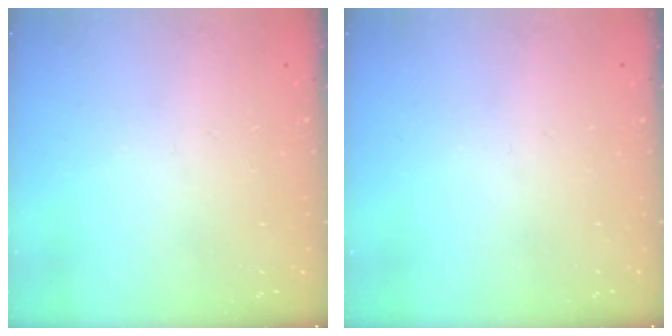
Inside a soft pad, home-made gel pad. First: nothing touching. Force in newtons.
{"total": 0.0}